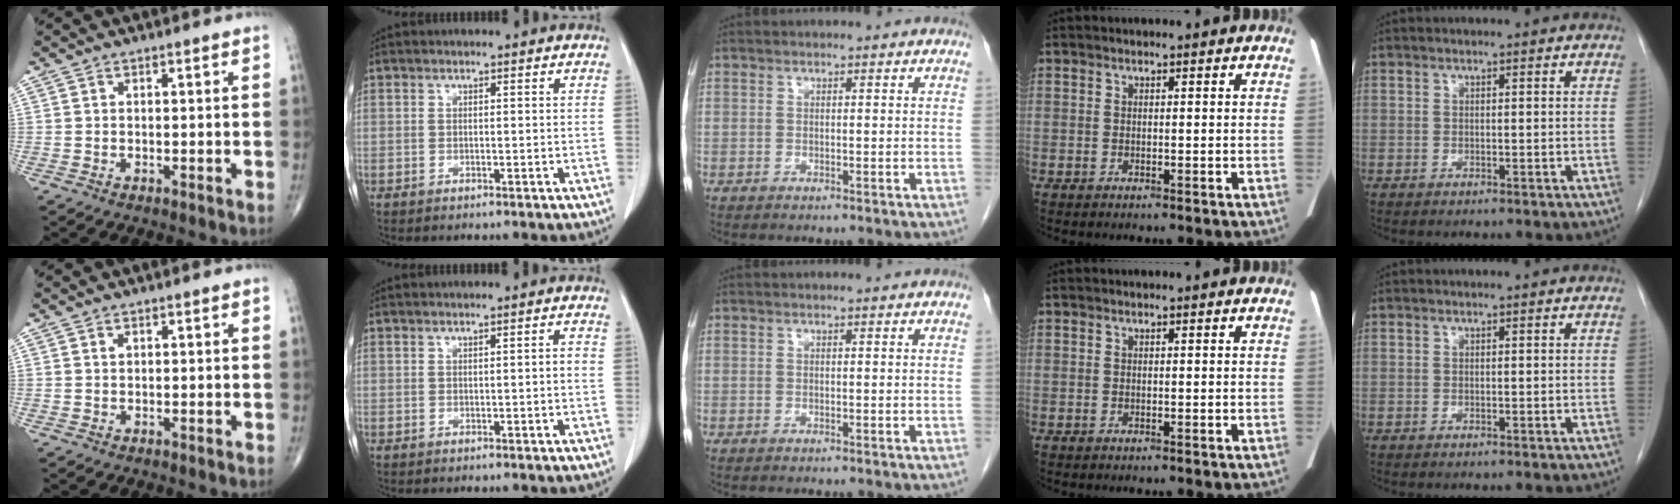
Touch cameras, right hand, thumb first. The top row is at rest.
{"thumb": {"total": 0.9, "force": [0.4, 0.7, 0.5], "torque": [-0.004, -0.001, 0.008]}, "index": {"total": 0.9, "force": [-0.1, -0.1, 0.9], "torque": [-0.012, 0.000, 0.001]}}